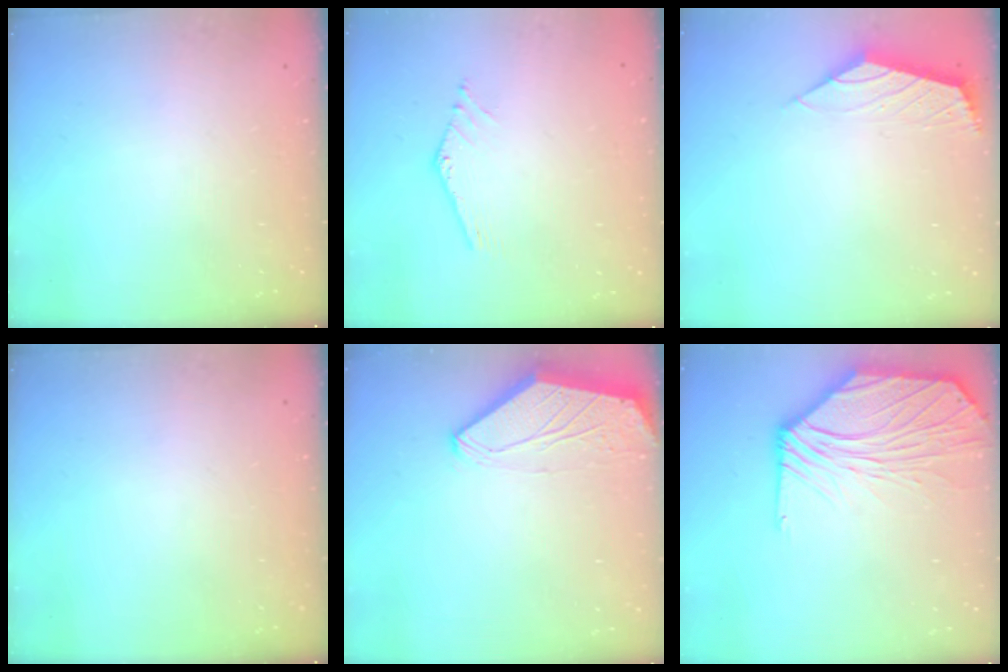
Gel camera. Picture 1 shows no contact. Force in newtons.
{"total": 1.6, "press": 1.6, "slide": 0.0}
{"total": 2.4, "press": 2.3, "slide": 0.7}
{"total": 0.0}
{"total": 0.0}
{"total": 10.3, "press": 10.2, "slide": 1.5}